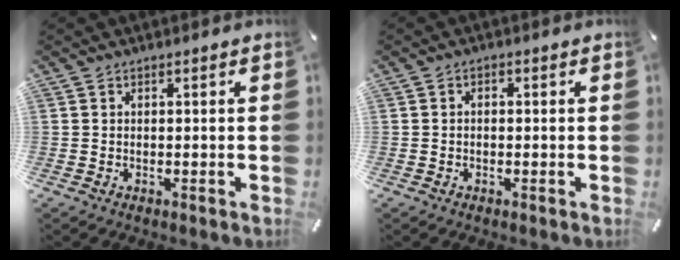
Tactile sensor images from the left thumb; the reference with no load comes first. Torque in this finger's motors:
{"motor_torque": [-0.18, -0.60, 0.11, 0.10, -0.02]}